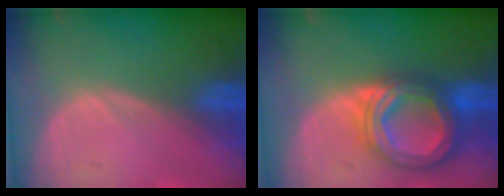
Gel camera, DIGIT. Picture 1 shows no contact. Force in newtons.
{"total": 8.6, "press": 8.6, "slide": 0.7}